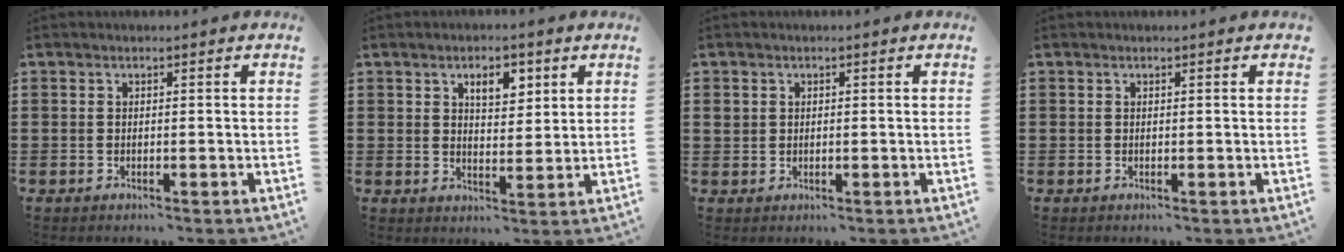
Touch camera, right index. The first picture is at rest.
{"total": 4.5, "force": [2.4, 2.4, 3.1], "torque": [-0.045, 0.001, 0.035]}
{"total": 1.0, "force": [0.4, 0.9, 0.2], "torque": [-0.006, 0.006, 0.006]}
{"total": 0.0}